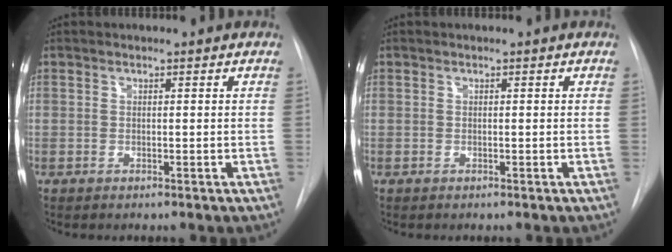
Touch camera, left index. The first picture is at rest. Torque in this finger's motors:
{"motor_torque": [-0.08, -0.01, 0.07, 0.01]}